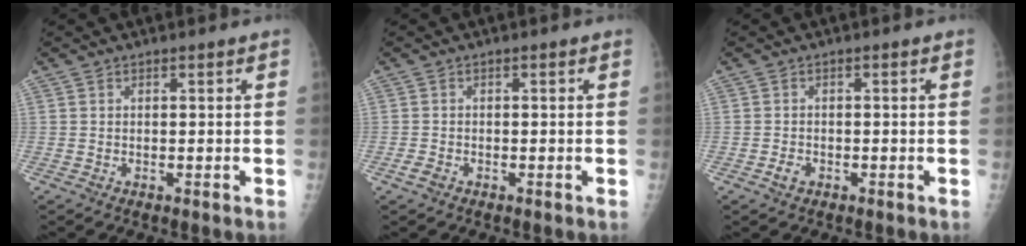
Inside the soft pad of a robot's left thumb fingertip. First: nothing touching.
{"total": 1.4, "force": [-0.9, 0.8, 0.7], "torque": [-0.014, 0.001, -0.018]}
{"total": 1.6, "force": [-1.0, 1.1, 0.8], "torque": [-0.014, 0.004, -0.016]}